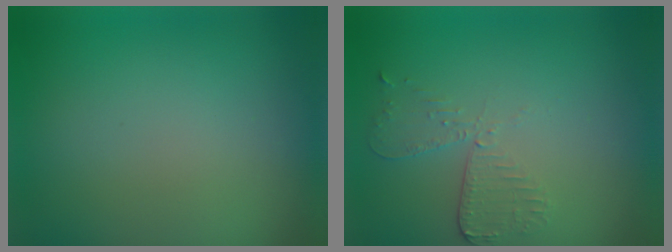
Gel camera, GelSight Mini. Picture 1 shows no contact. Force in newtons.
{"total": 2.7, "press": 2.4, "slide": 1.2}